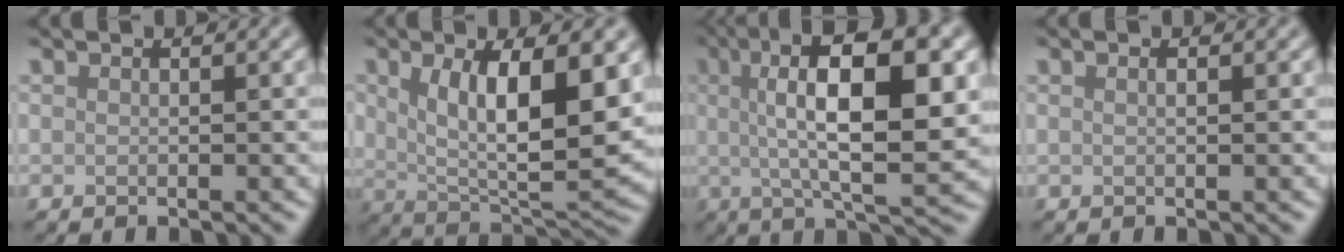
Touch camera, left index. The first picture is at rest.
{"total": 9.8, "force": [2.4, 4.2, 8.6], "torque": [-0.141, -0.011, 0.043]}
{"total": 12.5, "force": [2.6, 3.8, 11.6], "torque": [-0.161, 0.015, 0.034]}
{"total": 0.7, "force": [0.4, 0.2, 0.6], "torque": [-0.007, -0.005, 0.004]}